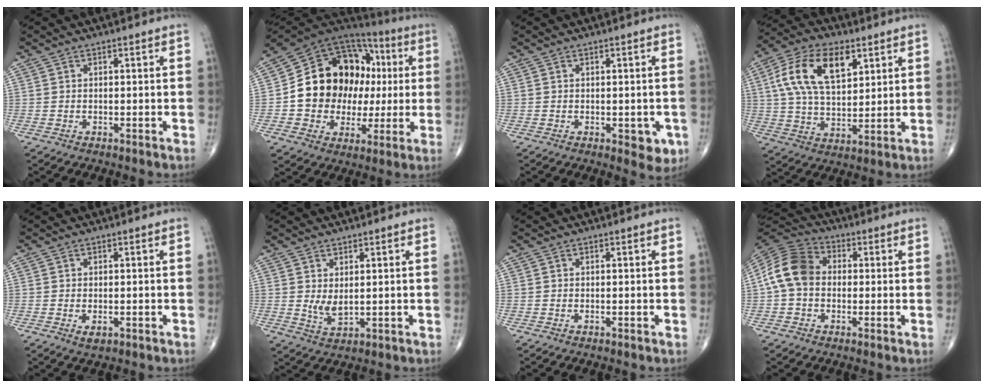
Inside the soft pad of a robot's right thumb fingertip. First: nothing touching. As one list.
[{"total": 22.0, "force": [1.3, 16.7, 14.4], "torque": [-0.185, 0.043, 0.032]}, {"total": 4.3, "force": [-1.2, 2.2, 3.5], "torque": [-0.019, -0.004, -0.010]}, {"total": 16.2, "force": [5.9, 8.8, 12.3], "torque": [-0.217, -0.003, 0.107]}, {"total": 1.8, "force": [-0.6, 0.9, 1.4], "torque": [-0.024, -0.003, -0.007]}, {"total": 3.4, "force": [0.7, 1.6, 2.9], "torque": [-0.052, -0.015, 0.023]}, {"total": 0.0}, {"total": 10.7, "force": [0.0, 8.3, 6.8], "torque": [-0.124, 0.032, -0.014]}]